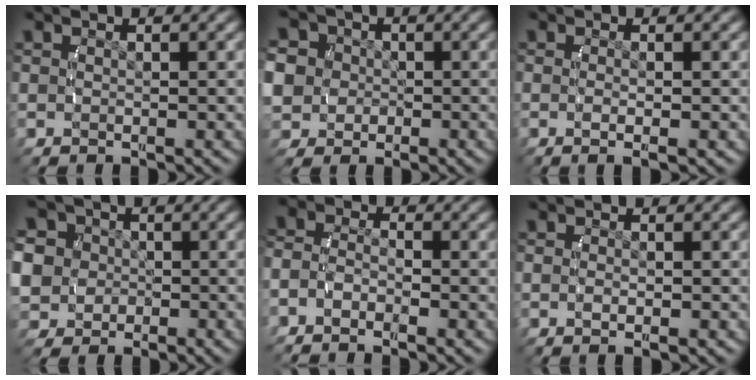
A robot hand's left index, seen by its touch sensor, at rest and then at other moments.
{"total": 9.8, "force": [0.2, 8.9, 4.1], "torque": [-0.105, -0.025, -0.002]}
{"total": 1.7, "force": [-0.8, -0.3, 1.5], "torque": [-0.027, -0.005, -0.008]}
{"total": 10.9, "force": [-0.1, 10.0, 4.5], "torque": [-0.112, -0.031, -0.007]}
{"total": 3.1, "force": [-1.5, 2.4, 1.2], "torque": [-0.036, -0.014, -0.029]}
{"total": 1.1, "force": [-0.4, 0.1, 1.0], "torque": [-0.016, -0.003, -0.006]}